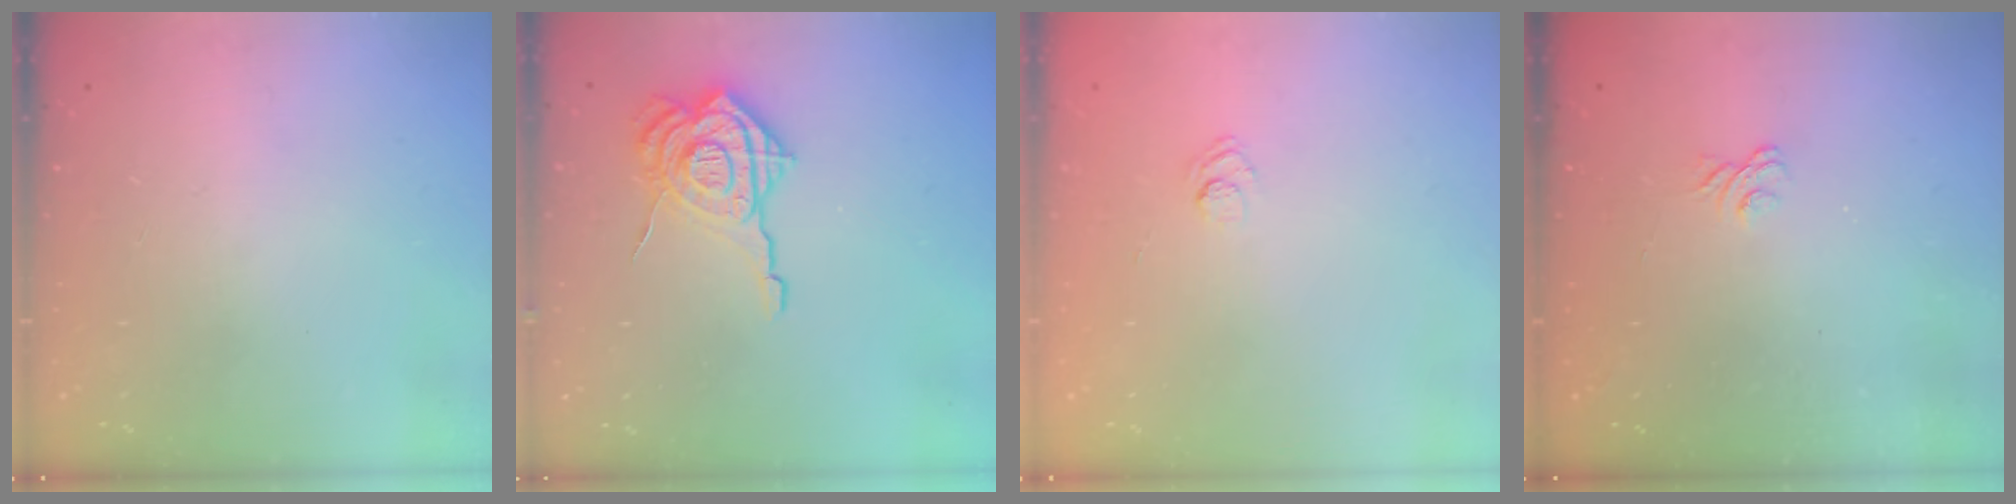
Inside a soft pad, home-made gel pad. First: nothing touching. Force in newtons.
{"total": 16.2, "press": 16.1, "slide": 1.7}
{"total": 3.3, "press": 3.1, "slide": 1.1}
{"total": 1.9, "press": 1.5, "slide": 1.1}